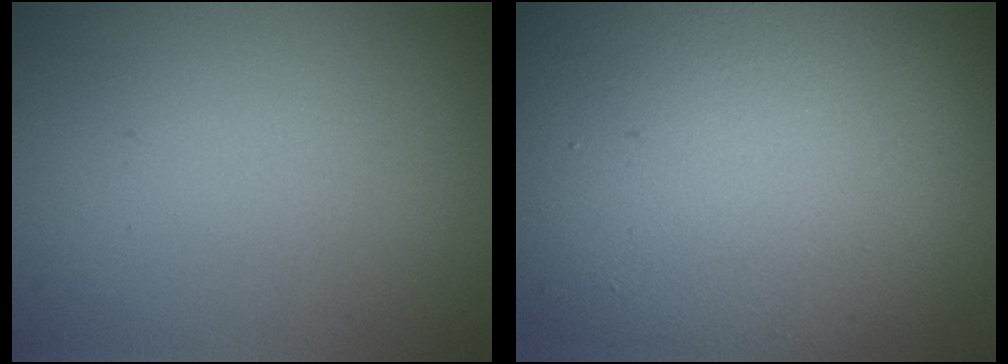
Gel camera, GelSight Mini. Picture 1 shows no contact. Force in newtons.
{"total": 16.1, "press": 16.1, "slide": 0.8}